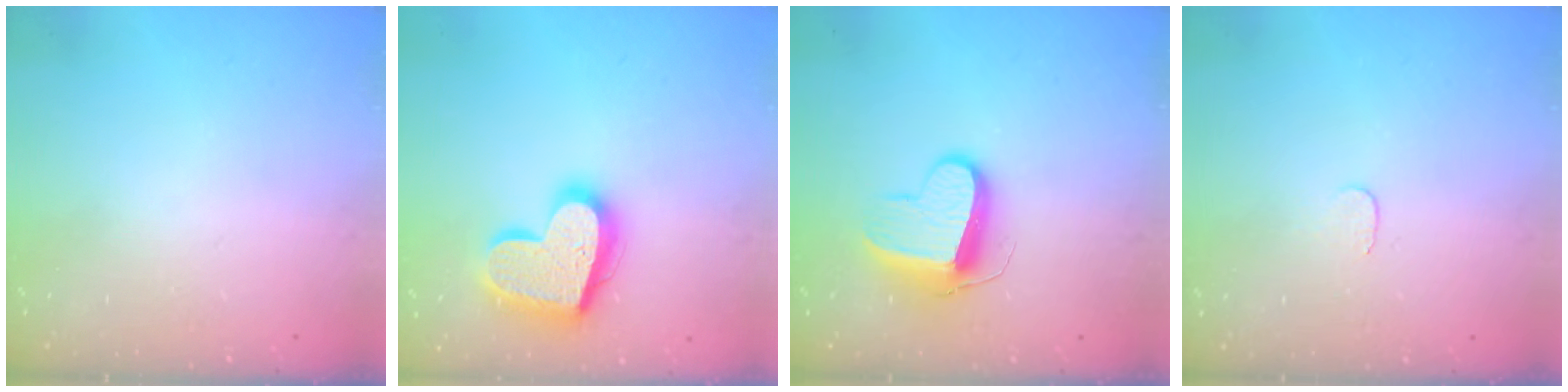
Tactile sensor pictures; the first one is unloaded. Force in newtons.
{"total": 20.1, "press": 20.0, "slide": 1.7}
{"total": 10.7, "press": 10.7, "slide": 0.5}
{"total": 3.0, "press": 3.0, "slide": 0.3}